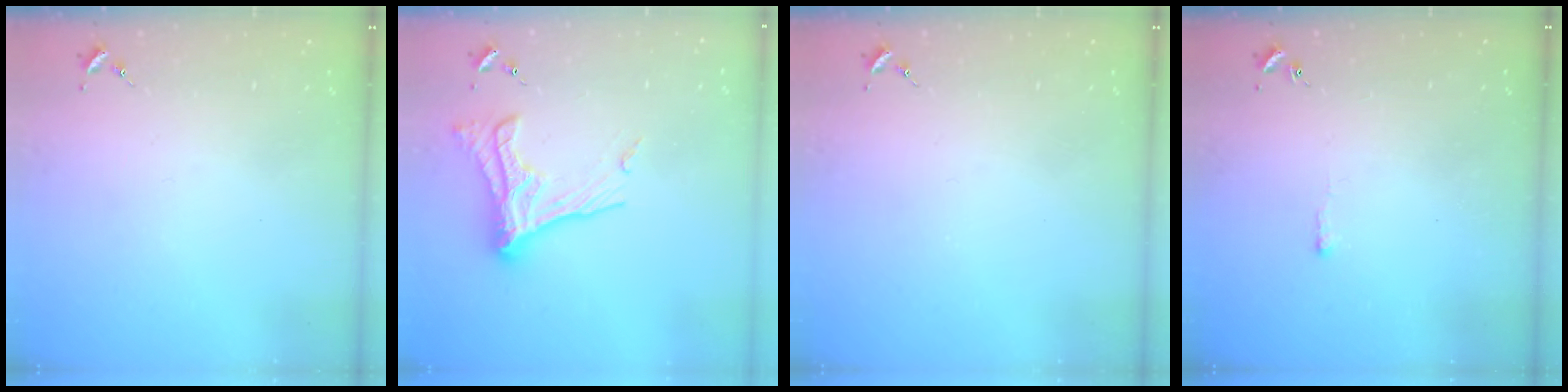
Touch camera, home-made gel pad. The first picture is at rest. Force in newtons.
{"total": 15.9, "press": 15.9, "slide": 1.3}
{"total": 0.0}
{"total": 2.7, "press": 2.7, "slide": 0.4}